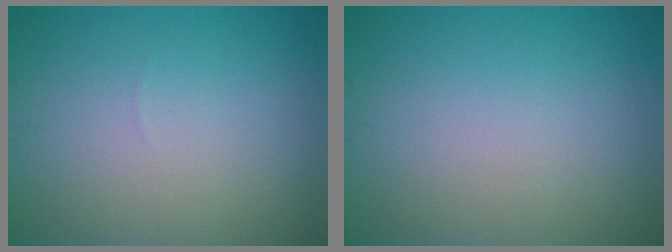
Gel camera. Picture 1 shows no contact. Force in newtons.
{"total": 0.0}